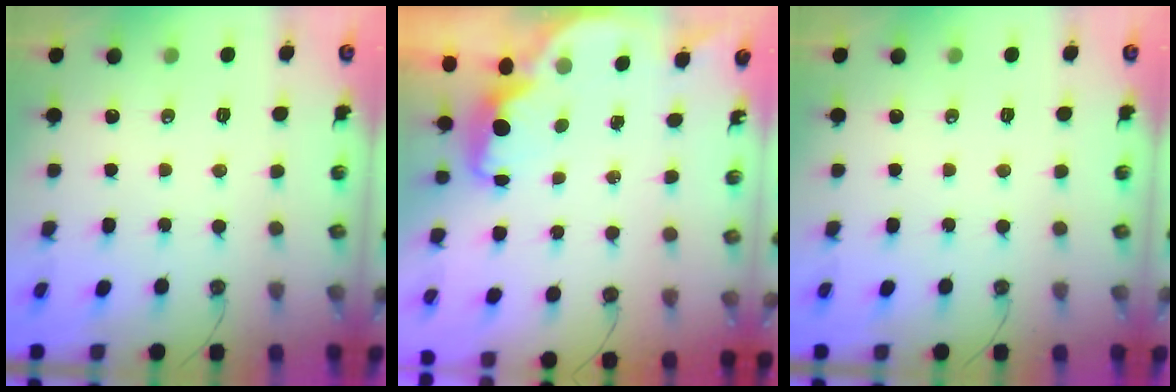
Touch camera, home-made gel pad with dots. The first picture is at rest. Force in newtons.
{"total": 2.2, "press": 2.1, "slide": 0.6}
{"total": 0.0}